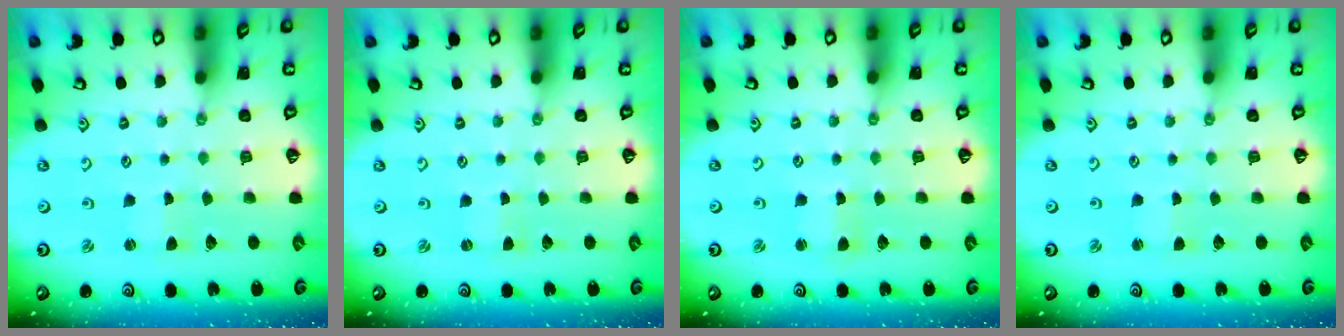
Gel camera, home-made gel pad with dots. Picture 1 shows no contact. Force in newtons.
{"total": 0.0}
{"total": 1.4, "press": 1.3, "slide": 0.3}
{"total": 0.0}